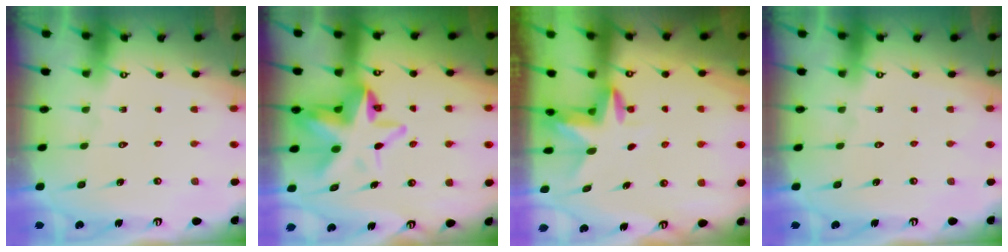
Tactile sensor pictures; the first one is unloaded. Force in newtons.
{"total": 11.4, "press": 11.3, "slide": 1.3}
{"total": 3.2, "press": 3.2, "slide": 0.3}
{"total": 0.0}